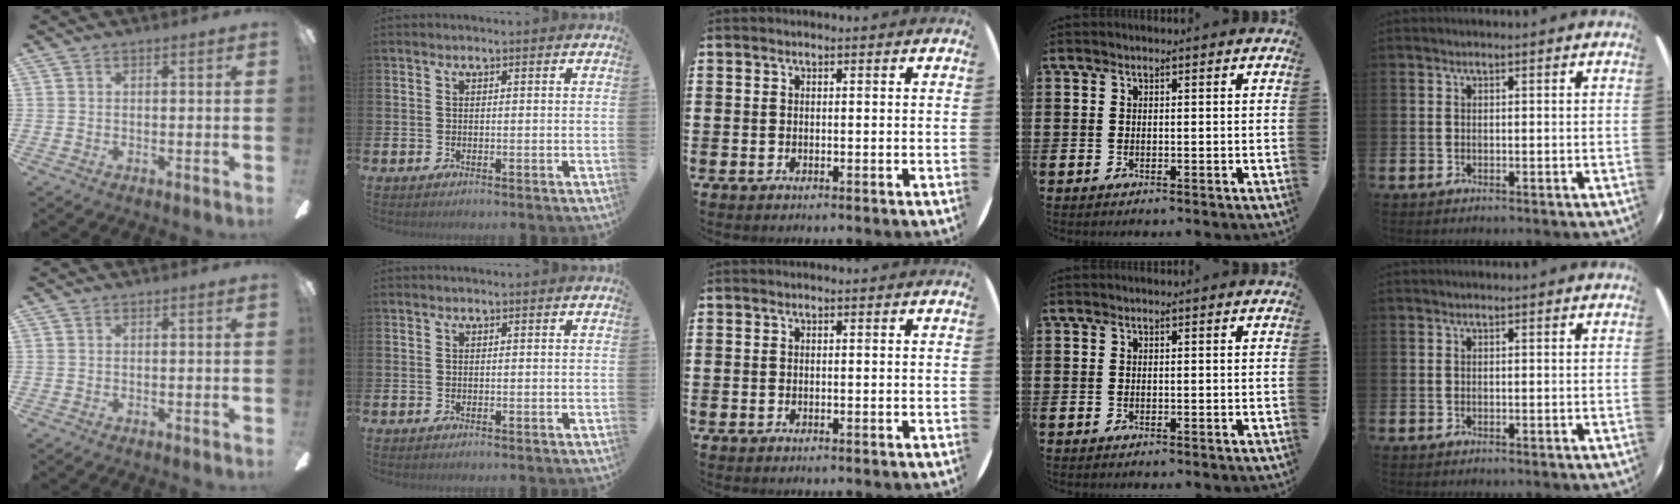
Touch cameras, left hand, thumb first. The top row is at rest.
{}